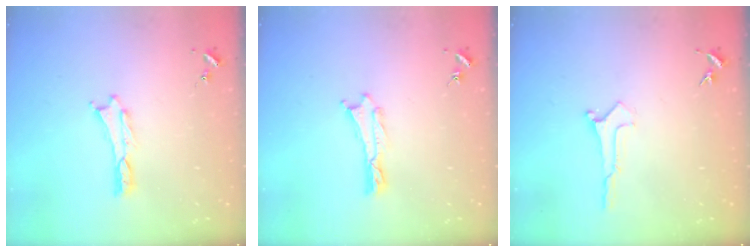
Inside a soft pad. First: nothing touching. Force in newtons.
{"total": 0.0}
{"total": 0.0}